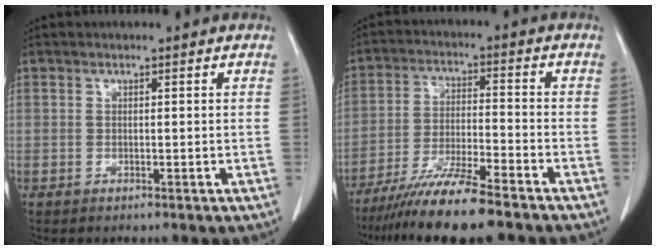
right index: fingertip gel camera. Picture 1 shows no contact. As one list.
[{"total": 11.4, "force": [-9.1, 0.0, 6.9], "torque": [-0.117, -0.029, -0.159]}]